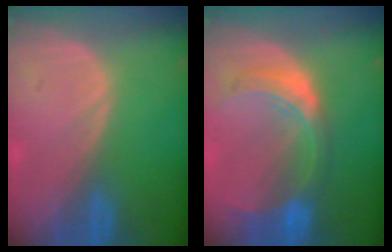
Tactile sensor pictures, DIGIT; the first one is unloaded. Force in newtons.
{"total": 8.1, "press": 7.1, "slide": 3.7}